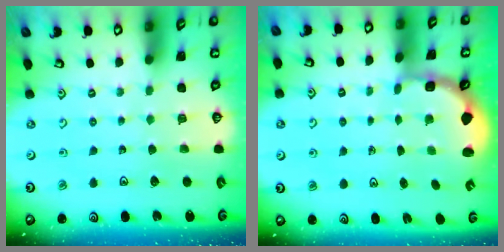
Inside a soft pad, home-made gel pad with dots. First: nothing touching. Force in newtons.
{"total": 2.7, "press": 2.1, "slide": 1.7}